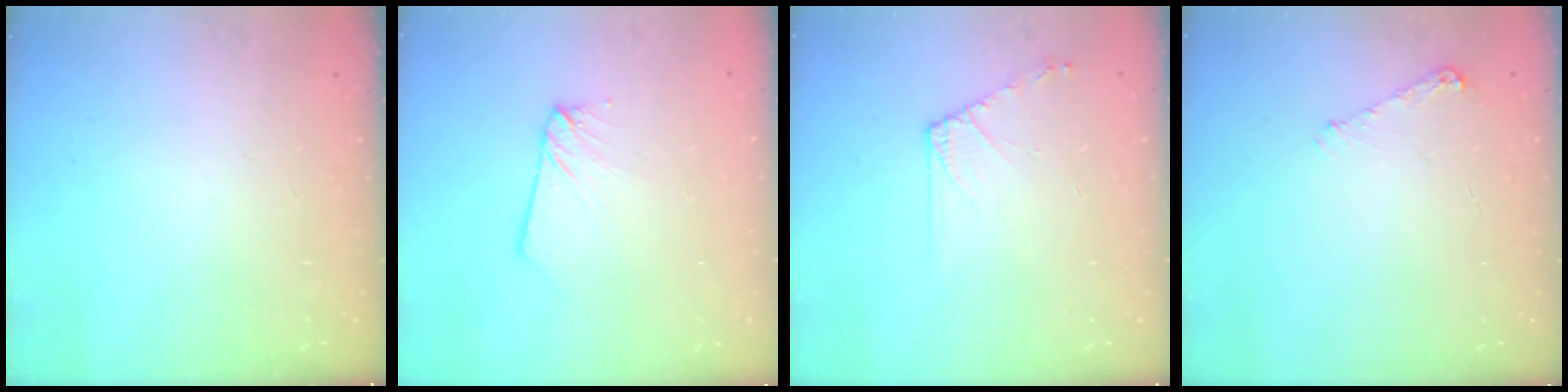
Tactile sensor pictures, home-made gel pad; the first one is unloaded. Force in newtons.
{"total": 3.0, "press": 3.0, "slide": 0.3}
{"total": 6.5, "press": 6.4, "slide": 1.1}
{"total": 5.3, "press": 5.2, "slide": 0.6}